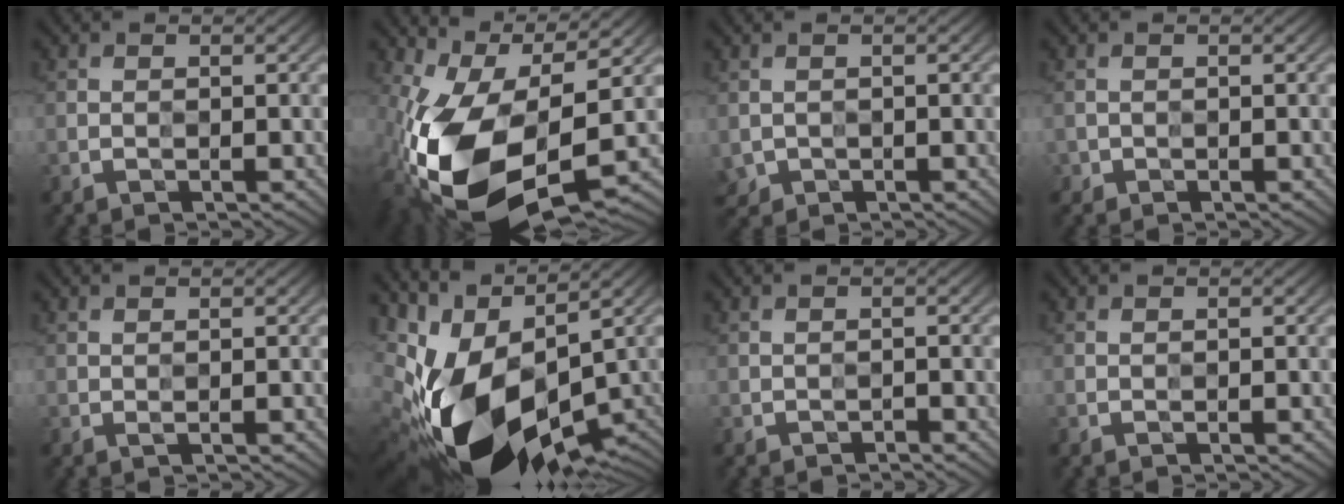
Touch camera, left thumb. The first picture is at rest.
{"total": 16.9, "force": [-3.9, 8.9, 13.9], "torque": [-0.297, -0.040, -0.054]}
{"total": 2.3, "force": [-0.8, 2.1, 0.7], "torque": [-0.031, -0.018, -0.013]}
{"total": 0.9, "force": [-0.5, 0.8, -0.2], "torque": [0.005, -0.005, -0.011]}
{"total": 0.8, "force": [0.6, -0.3, -0.4], "torque": [-0.001, -0.002, 0.010]}
{"total": 15.2, "force": [-1.2, 8.9, 12.2], "torque": [-0.239, -0.033, 0.013]}
{"total": 0.8, "force": [-0.5, 0.4, 0.5], "torque": [-0.007, 0.000, -0.008]}
{"total": 0.0}